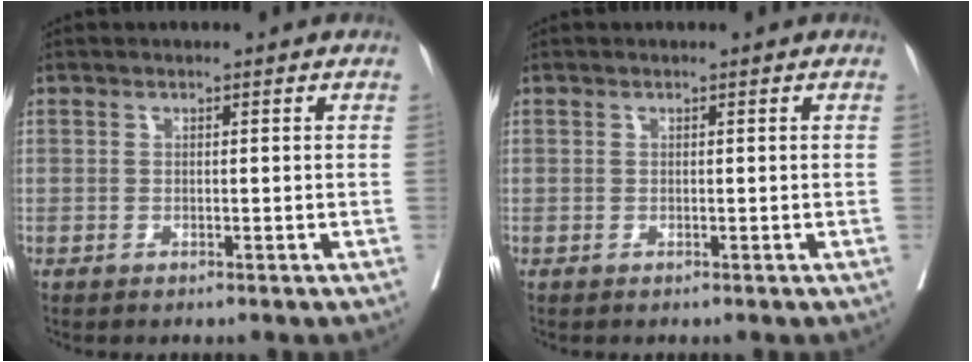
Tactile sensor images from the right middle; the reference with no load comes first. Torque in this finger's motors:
{"motor_torque": [0.00, 0.00, -0.02, -0.02]}